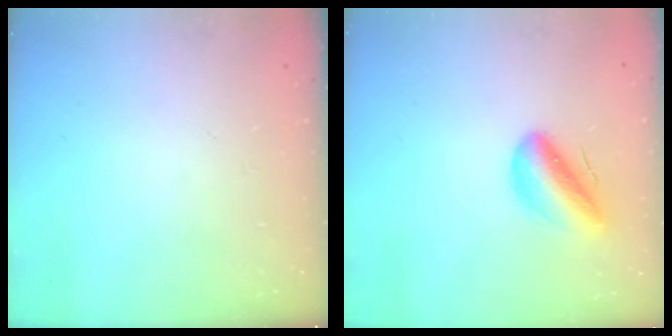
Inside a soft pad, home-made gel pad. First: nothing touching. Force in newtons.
{"total": 10.2, "press": 9.8, "slide": 2.7}